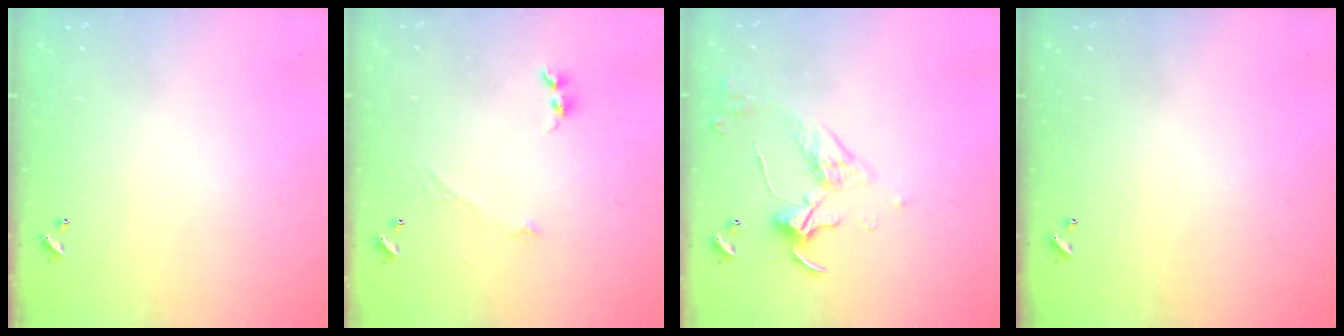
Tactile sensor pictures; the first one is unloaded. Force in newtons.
{"total": 3.4, "press": 3.3, "slide": 0.5}
{"total": 3.4, "press": 3.3, "slide": 0.6}
{"total": 0.0}